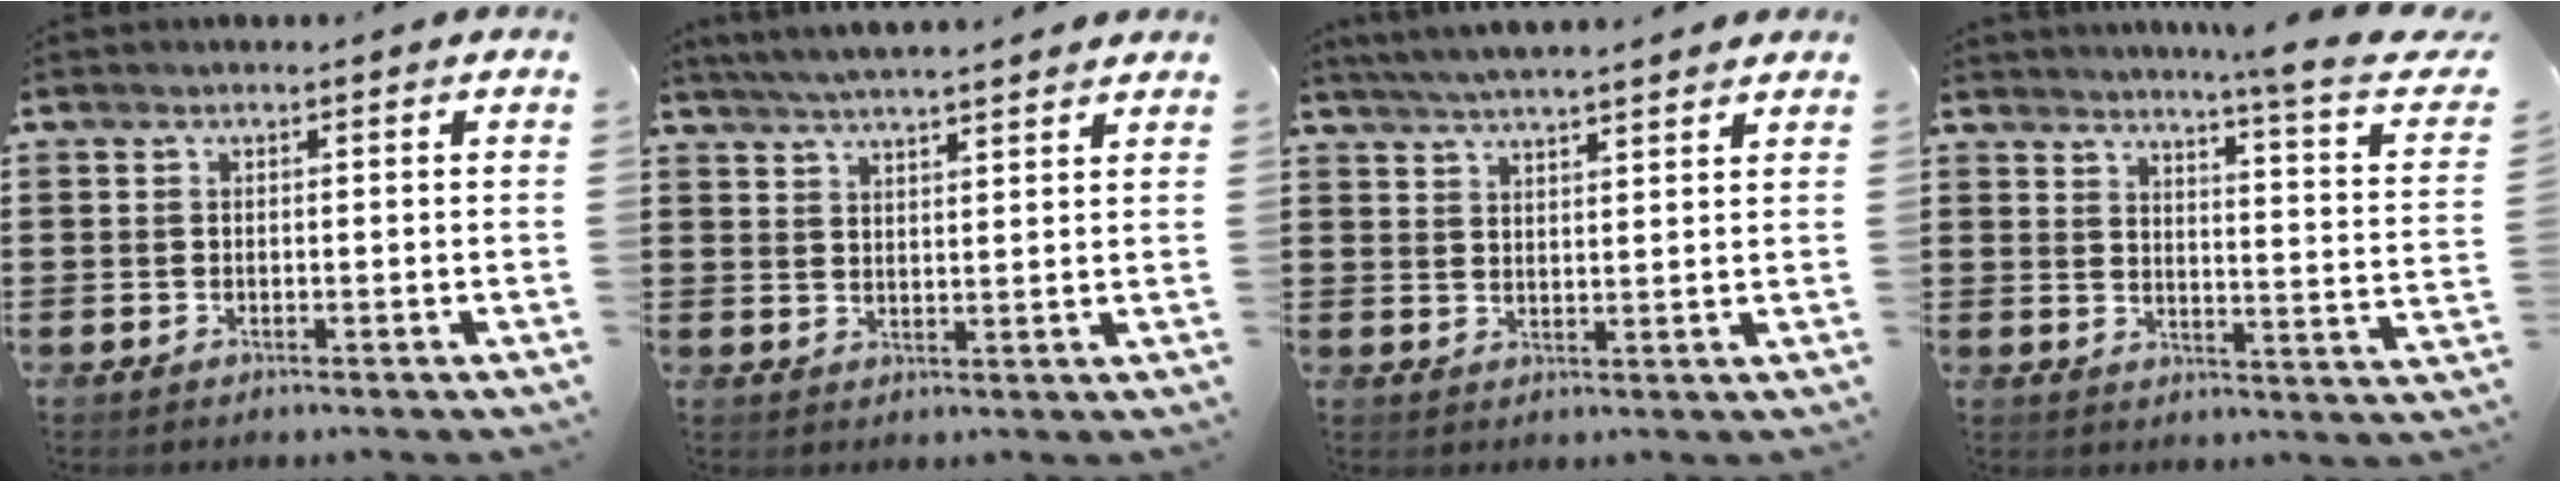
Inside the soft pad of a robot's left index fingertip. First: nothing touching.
{"total": 4.2, "force": [4.0, -0.3, 1.3], "torque": [-0.038, -0.012, 0.072]}
{"total": 4.1, "force": [4.0, -0.4, 1.1], "torque": [-0.035, -0.013, 0.071]}
{"total": 5.9, "force": [4.8, -0.9, 3.4], "torque": [-0.065, -0.047, 0.069]}